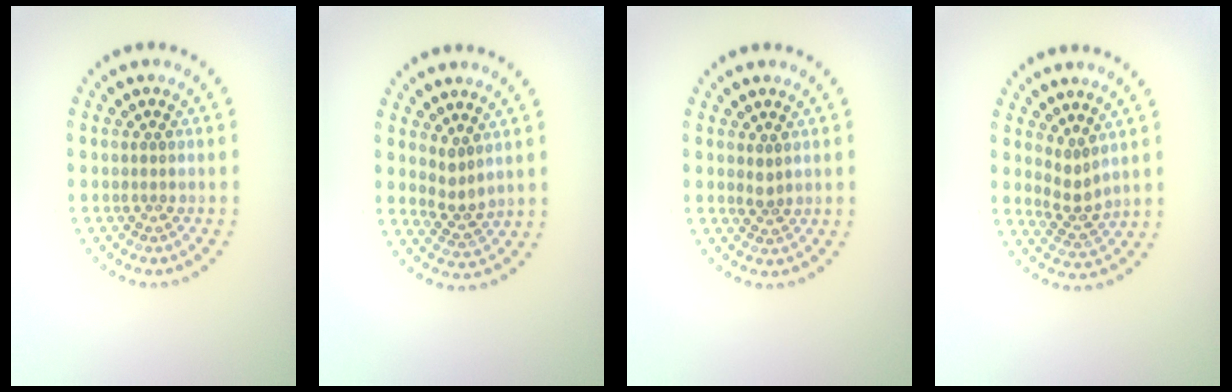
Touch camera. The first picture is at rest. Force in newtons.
{"total": 1.8, "press": 1.4, "slide": 1.1}
{"total": 1.0, "press": 0.7, "slide": 0.8}
{"total": 2.1, "press": 1.5, "slide": 1.5}